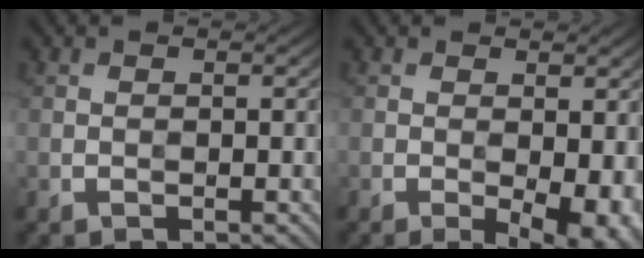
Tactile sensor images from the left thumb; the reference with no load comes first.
{"total": 6.1, "force": [-1.5, 2.4, 5.3], "torque": [-0.077, -0.013, -0.015]}